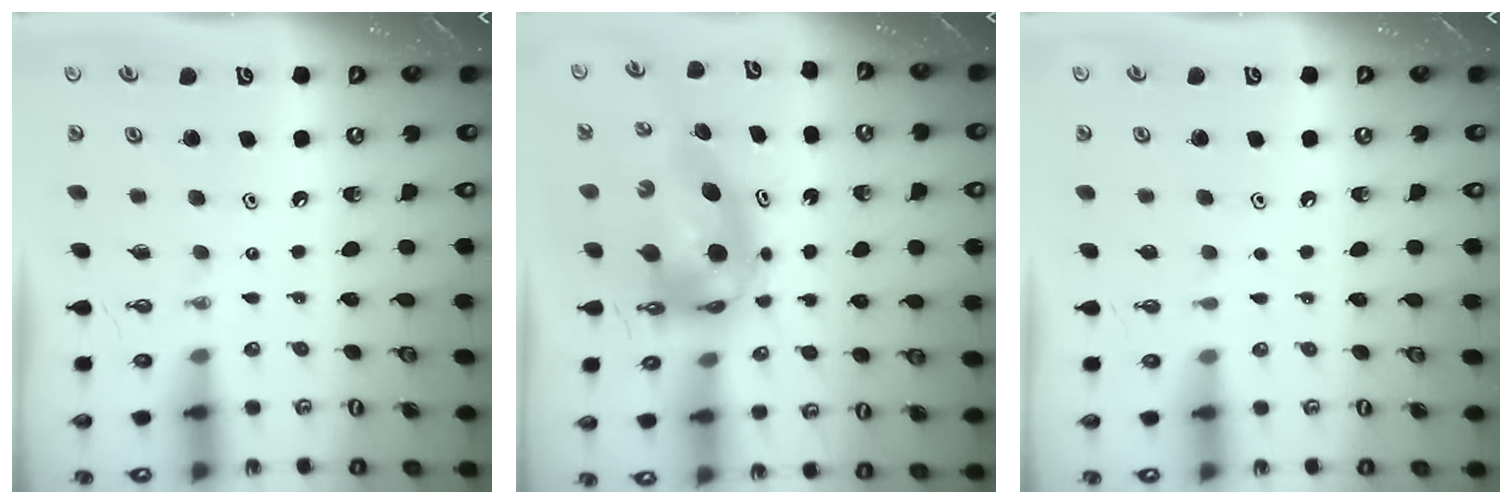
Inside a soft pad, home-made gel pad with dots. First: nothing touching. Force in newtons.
{"total": 8.9, "press": 8.9, "slide": 1.0}
{"total": 0.9, "press": 0.1, "slide": 0.9}